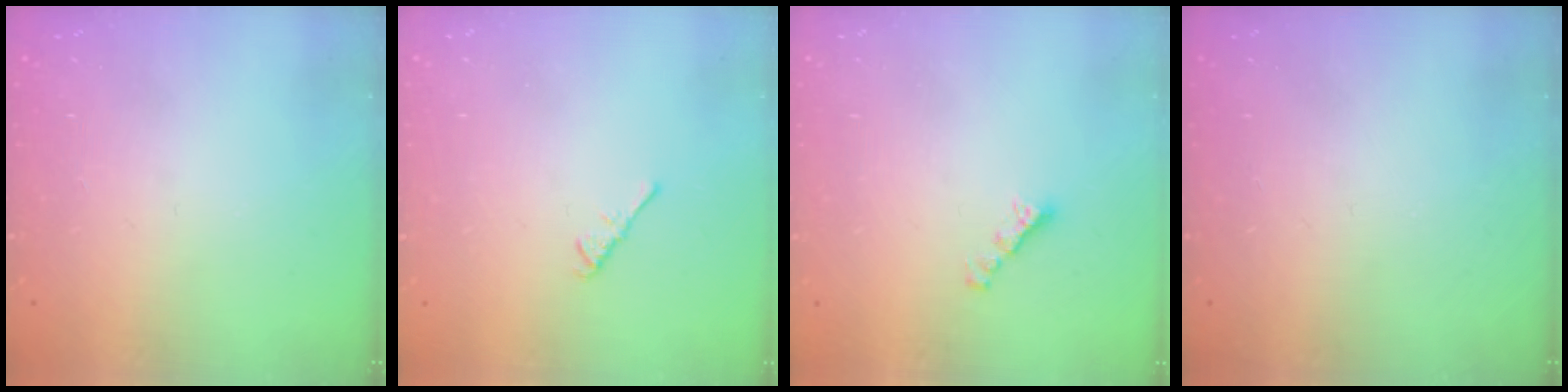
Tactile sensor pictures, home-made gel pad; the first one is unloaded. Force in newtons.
{"total": 2.6, "press": 2.6, "slide": 0.6}
{"total": 2.7, "press": 2.6, "slide": 0.7}
{"total": 0.0}